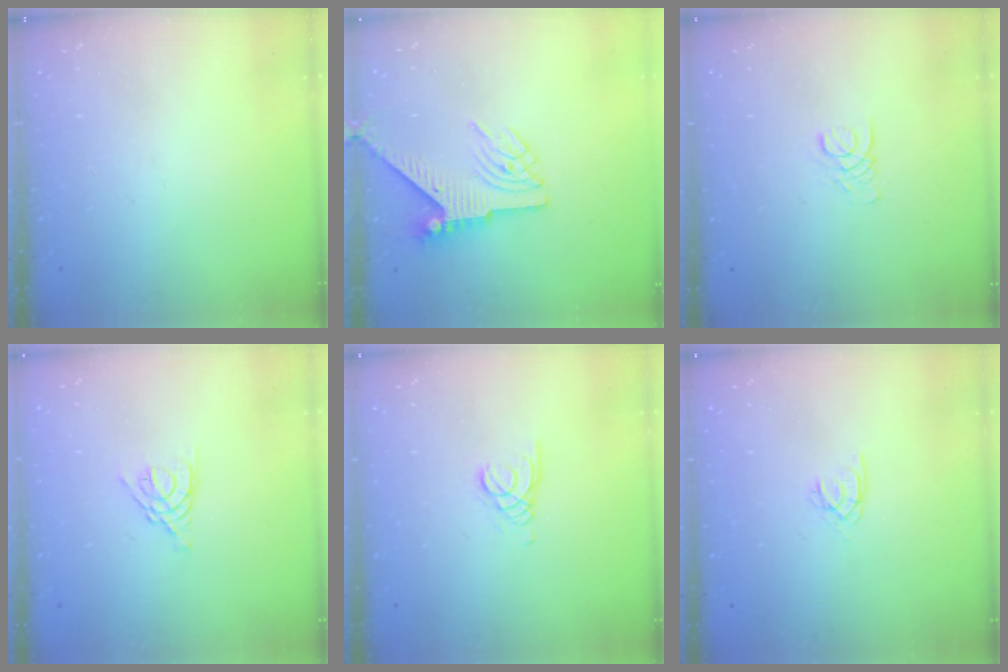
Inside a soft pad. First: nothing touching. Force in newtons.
{"total": 6.5, "press": 6.4, "slide": 1.0}
{"total": 1.6, "press": 1.6, "slide": 0.1}
{"total": 3.3, "press": 3.2, "slide": 0.5}
{"total": 1.3, "press": 1.3, "slide": 0.1}
{"total": 1.9, "press": 1.9, "slide": 0.2}